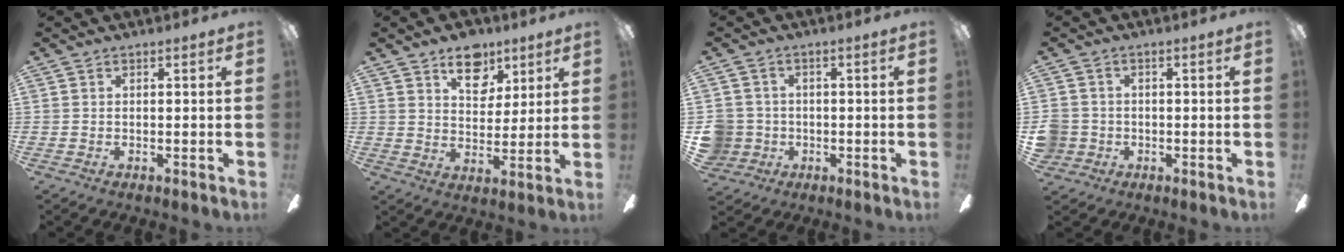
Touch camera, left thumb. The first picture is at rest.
{"total": 10.5, "force": [6.5, 6.6, 5.0], "torque": [-0.052, -0.029, 0.115]}
{"total": 5.7, "force": [-0.6, 5.6, 1.1], "torque": [-0.044, 0.009, -0.009]}
{"total": 4.1, "force": [-0.6, 3.9, 0.8], "torque": [-0.026, 0.010, -0.009]}